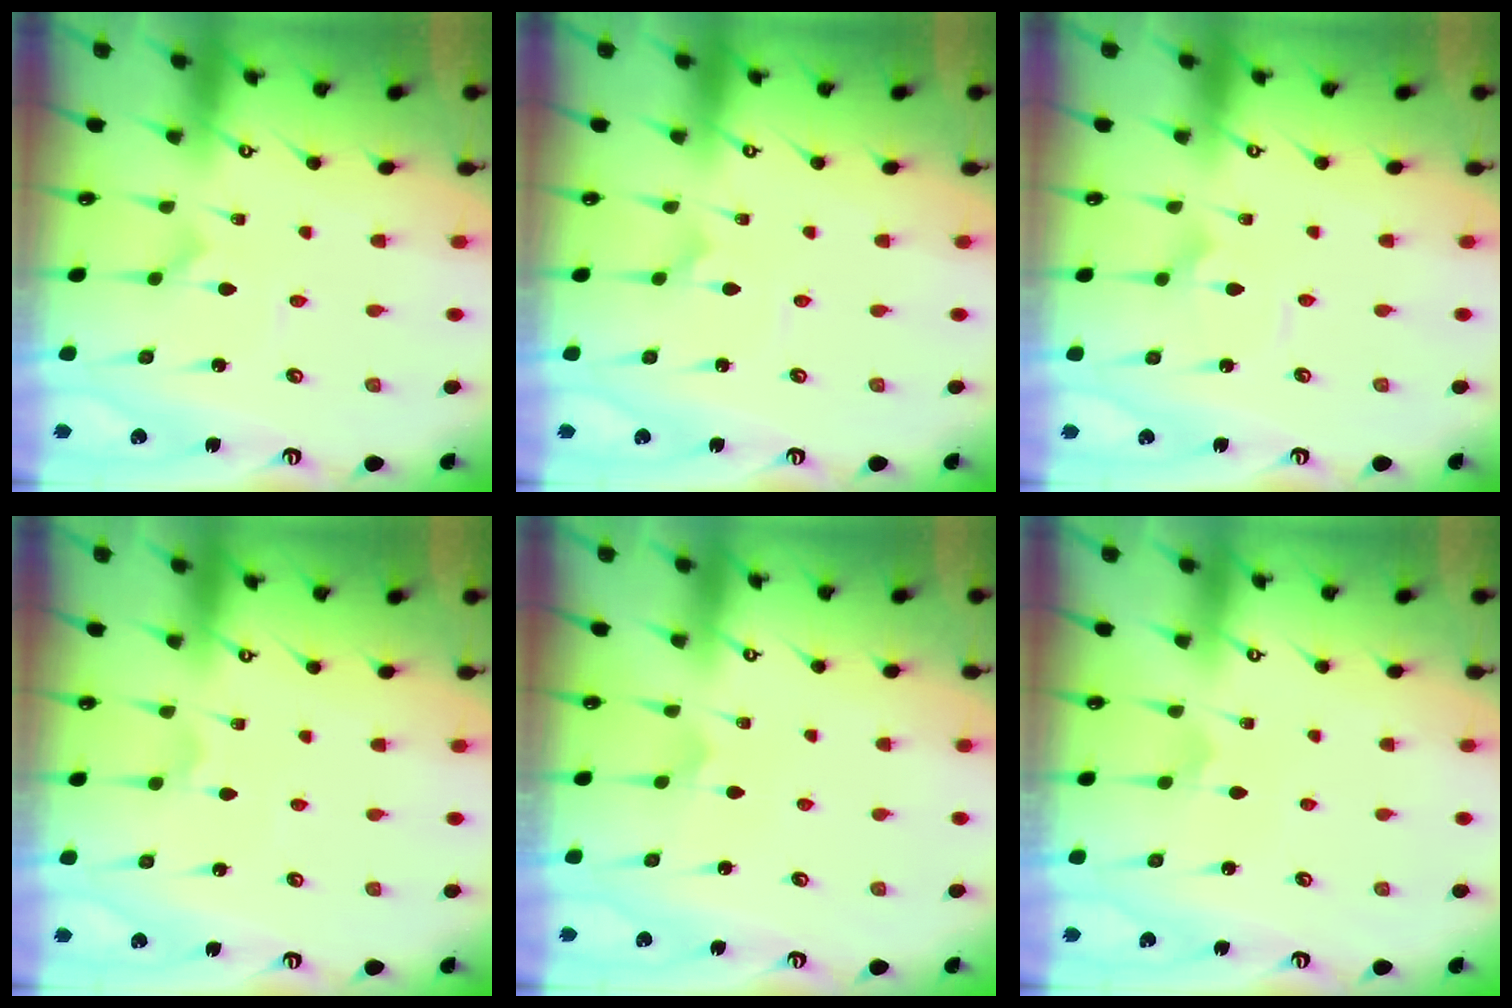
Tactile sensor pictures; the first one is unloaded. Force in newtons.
{"total": 0.0}
{"total": 2.7, "press": 2.7, "slide": 0.1}
{"total": 2.0, "press": 2.0, "slide": 0.4}
{"total": 4.4, "press": 4.4, "slide": 0.4}
{"total": 3.1, "press": 3.0, "slide": 0.3}